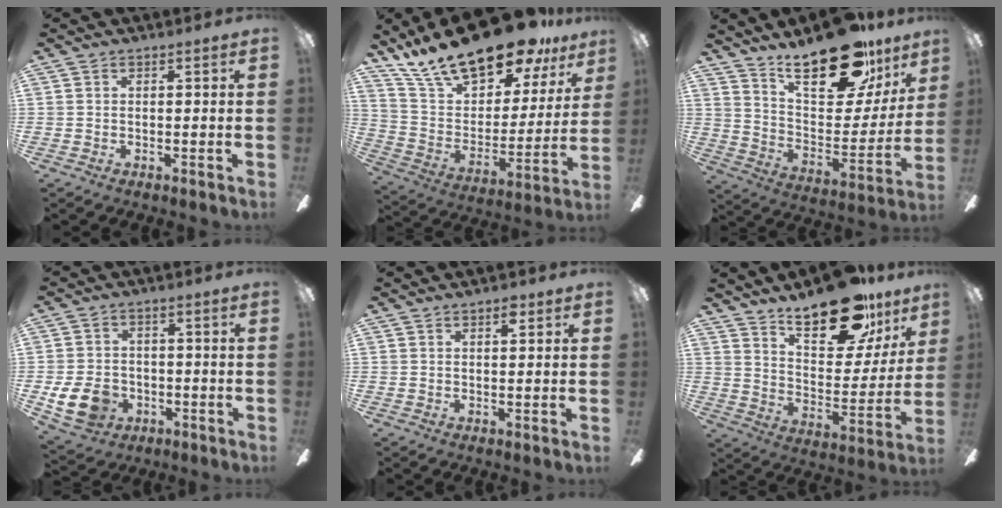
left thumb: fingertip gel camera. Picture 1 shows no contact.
{"total": 22.8, "force": [19.0, 7.4, 10.2], "torque": [-0.184, -0.133, 0.331]}
{"total": 25.3, "force": [19.0, 9.3, 13.9], "torque": [-0.212, -0.121, 0.322]}
{"total": 10.0, "force": [-3.1, 7.7, 5.5], "torque": [-0.134, 0.015, -0.056]}
{"total": 2.3, "force": [1.8, 0.8, 1.2], "torque": [-0.003, -0.008, 0.027]}
{"total": 22.6, "force": [17.4, 8.4, 11.6], "torque": [-0.177, -0.110, 0.295]}